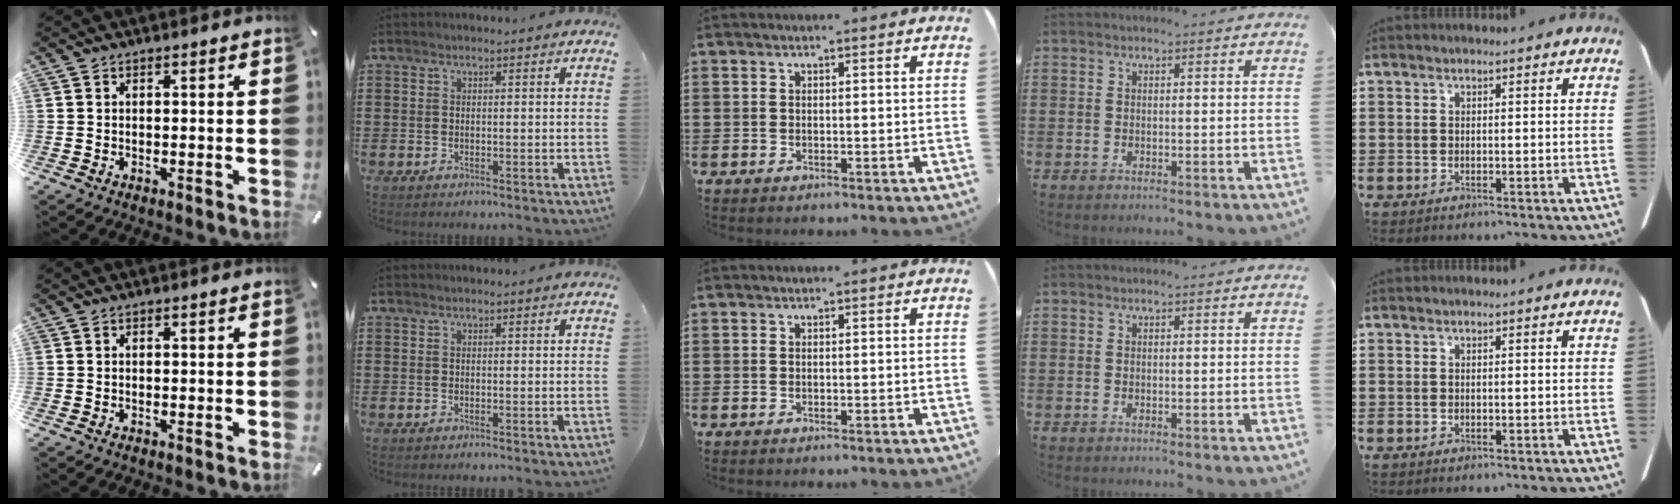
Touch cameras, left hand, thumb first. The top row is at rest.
{}